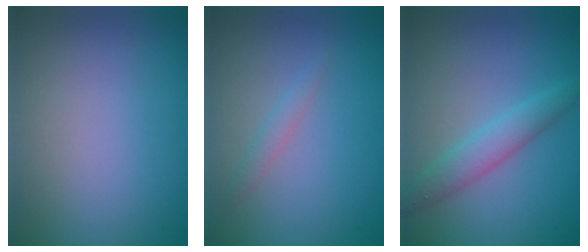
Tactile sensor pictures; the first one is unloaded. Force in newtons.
{"total": 1.1, "press": 1.1, "slide": 0.2}
{"total": 2.9, "press": 2.9, "slide": 0.0}